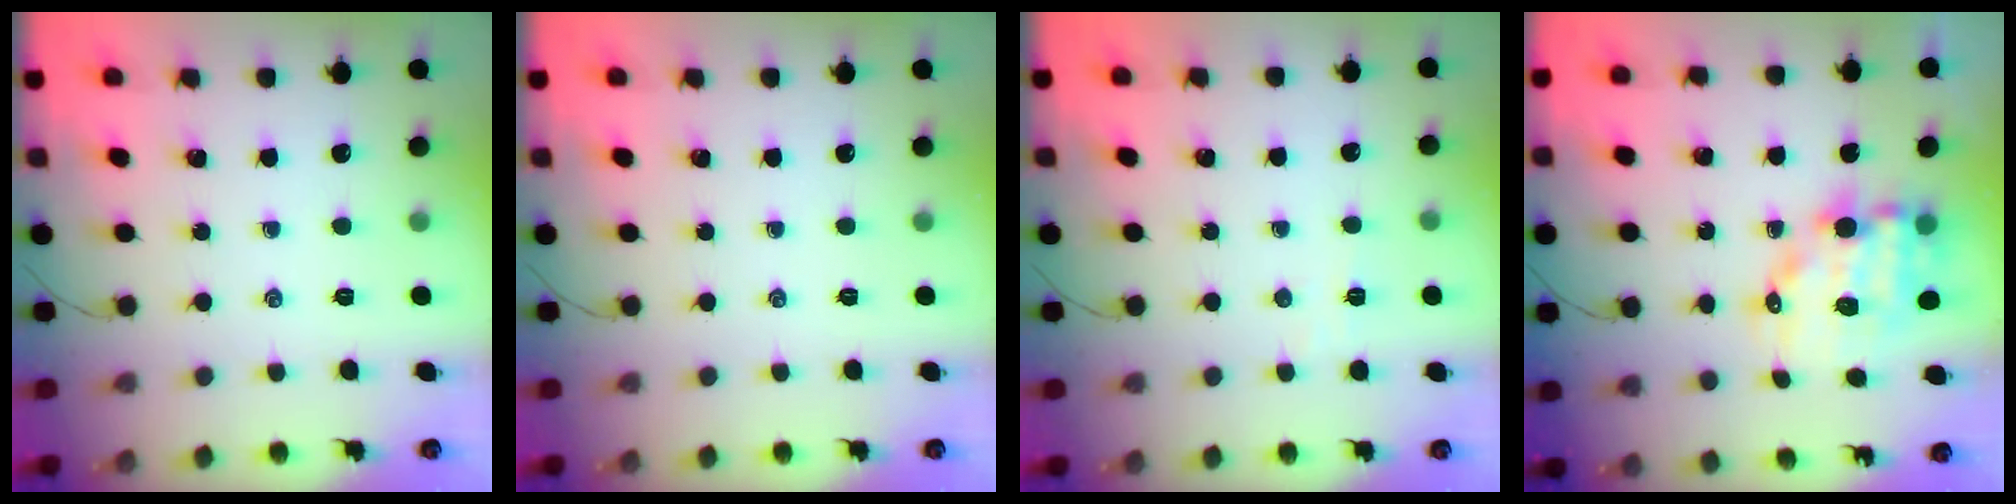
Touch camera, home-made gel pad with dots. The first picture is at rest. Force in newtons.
{"total": 0.0}
{"total": 3.2, "press": 3.1, "slide": 1.0}
{"total": 12.1, "press": 11.6, "slide": 3.3}